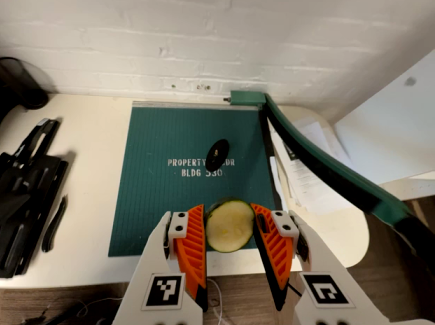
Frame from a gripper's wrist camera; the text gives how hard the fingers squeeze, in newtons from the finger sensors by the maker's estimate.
{"total": 9.0, "left": 9.2, "right": 8.9}